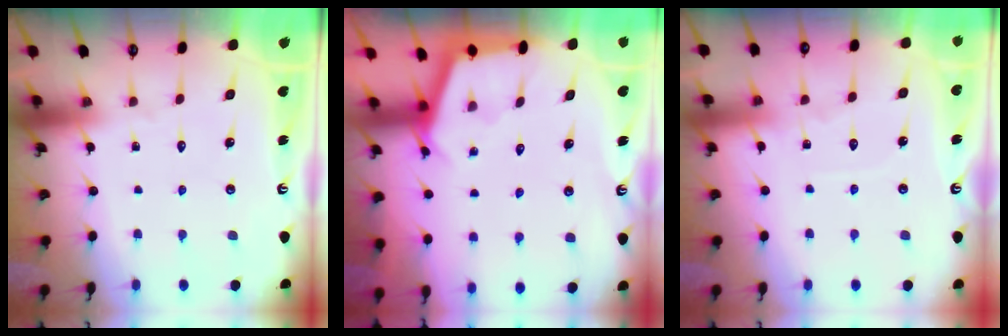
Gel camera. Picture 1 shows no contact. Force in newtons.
{"total": 3.0, "press": 2.9, "slide": 0.3}
{"total": 3.9, "press": 3.9, "slide": 0.5}